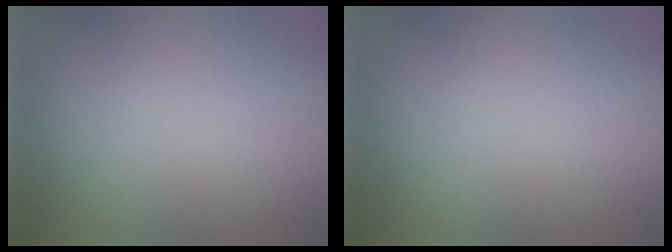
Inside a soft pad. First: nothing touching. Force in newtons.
{"total": 0.0}